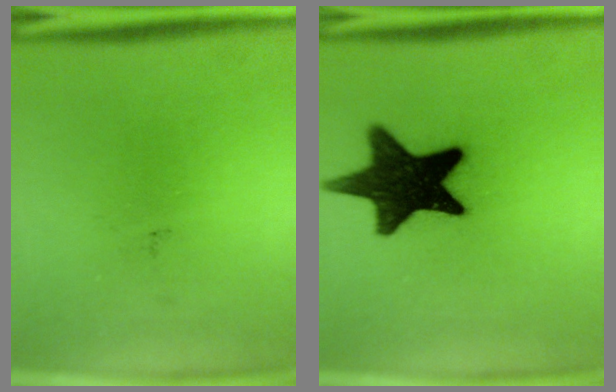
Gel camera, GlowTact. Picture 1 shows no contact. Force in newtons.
{"total": 17.0}